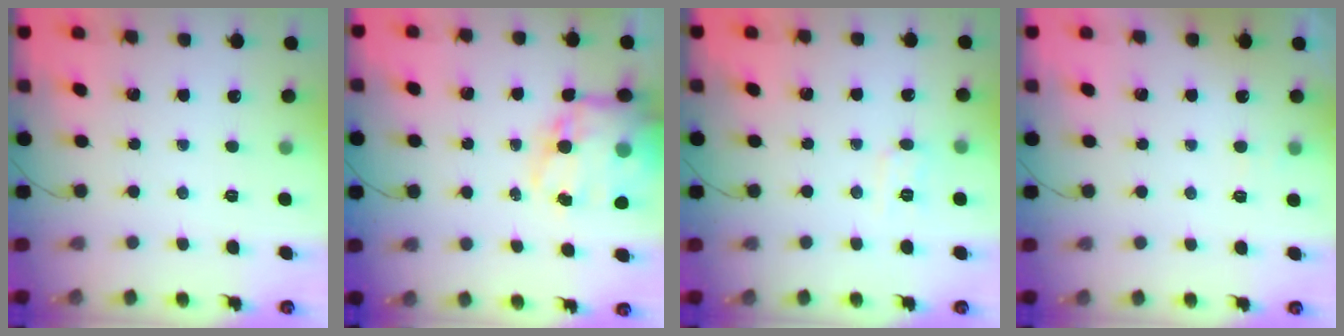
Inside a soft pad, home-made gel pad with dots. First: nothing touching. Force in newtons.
{"total": 20.1, "press": 19.6, "slide": 4.4}
{"total": 5.2, "press": 5.1, "slide": 1.3}
{"total": 2.3, "press": 2.0, "slide": 1.2}